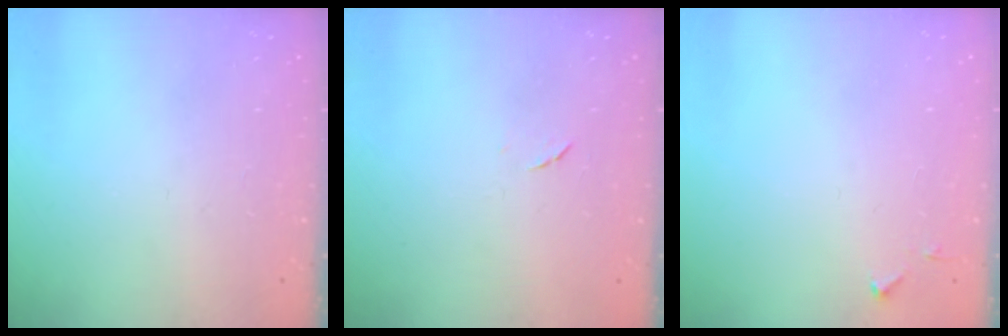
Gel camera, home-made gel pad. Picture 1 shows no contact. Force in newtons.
{"total": 4.8, "press": 4.8, "slide": 0.5}
{"total": 3.7, "press": 3.7, "slide": 0.6}